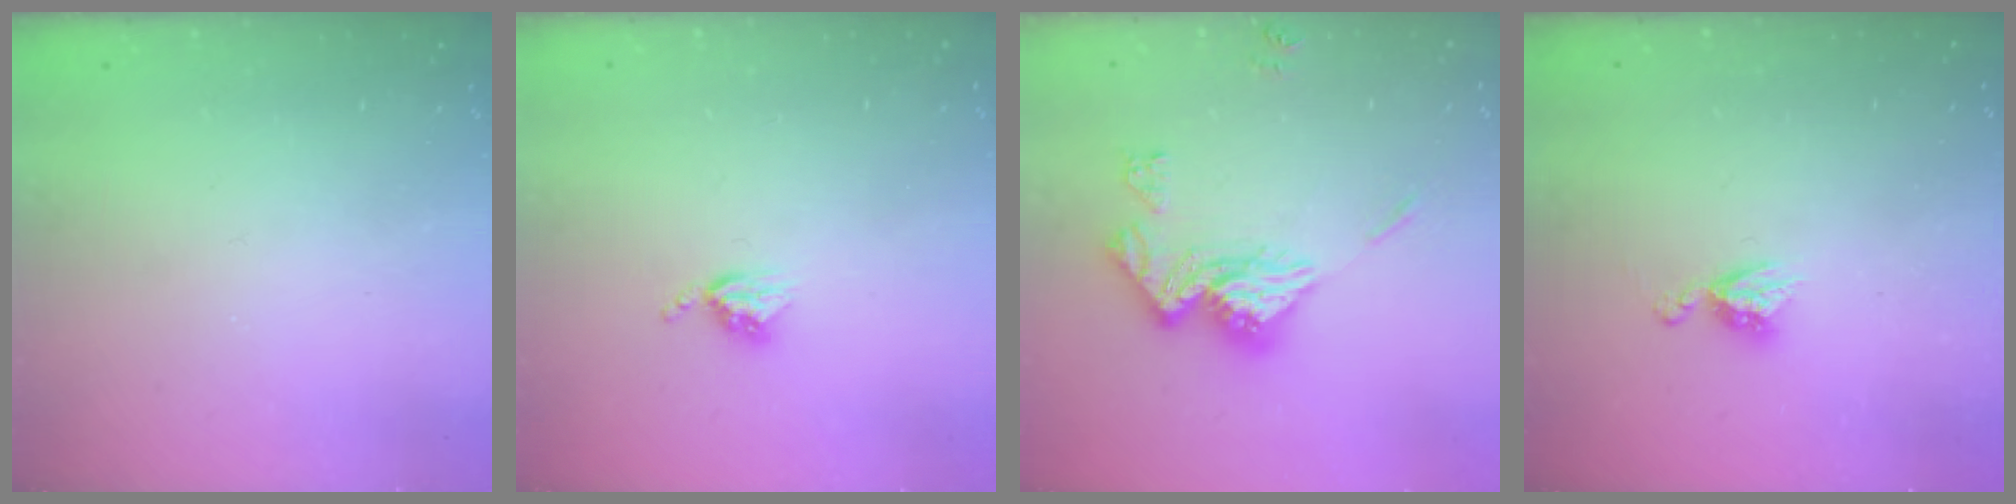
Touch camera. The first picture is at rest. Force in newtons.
{"total": 4.3, "press": 4.2, "slide": 0.5}
{"total": 15.2, "press": 15.2, "slide": 1.5}
{"total": 5.3, "press": 5.3, "slide": 0.5}